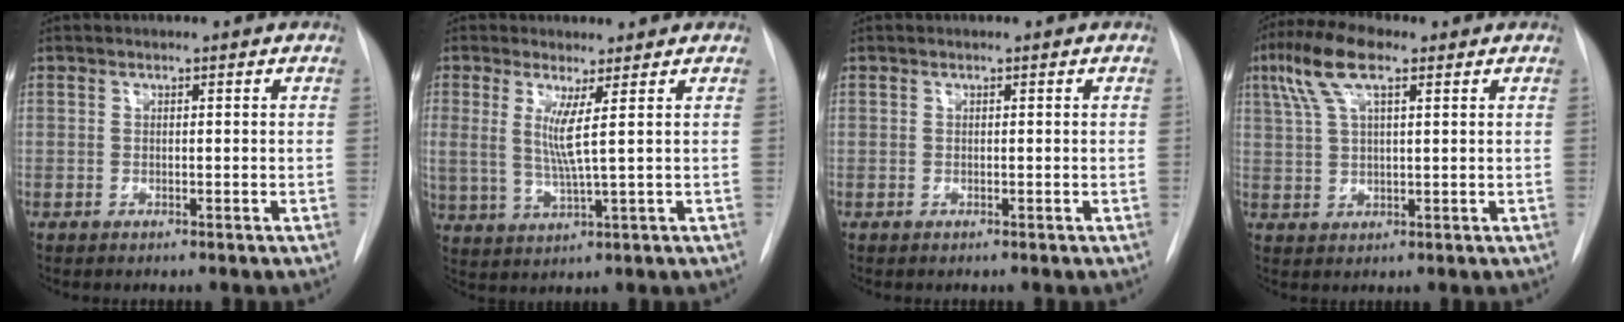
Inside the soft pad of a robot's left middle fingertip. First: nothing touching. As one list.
[{"total": 5.0, "force": [1.6, -0.7, 4.6], "torque": [-0.097, -0.014, 0.036]}, {"total": 0.0}, {"total": 8.5, "force": [4.3, 2.3, 6.9], "torque": [-0.153, 0.027, 0.084]}]